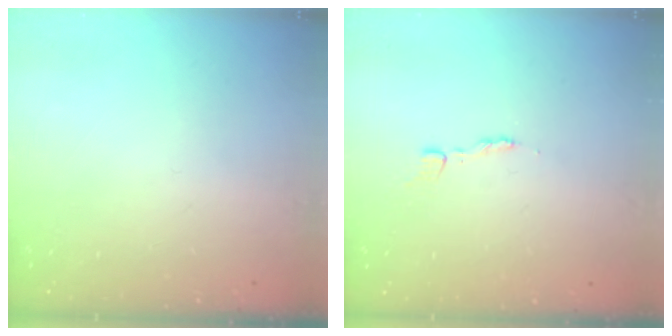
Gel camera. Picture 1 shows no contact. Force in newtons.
{"total": 2.5, "press": 2.5, "slide": 0.3}